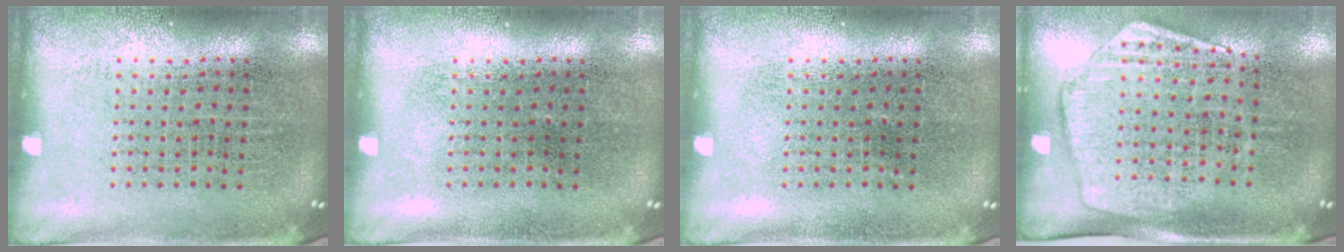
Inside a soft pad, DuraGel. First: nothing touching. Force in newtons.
{"total": 0.0}
{"total": 0.0}
{"total": 1.8, "press": 1.5, "slide": 1.0}